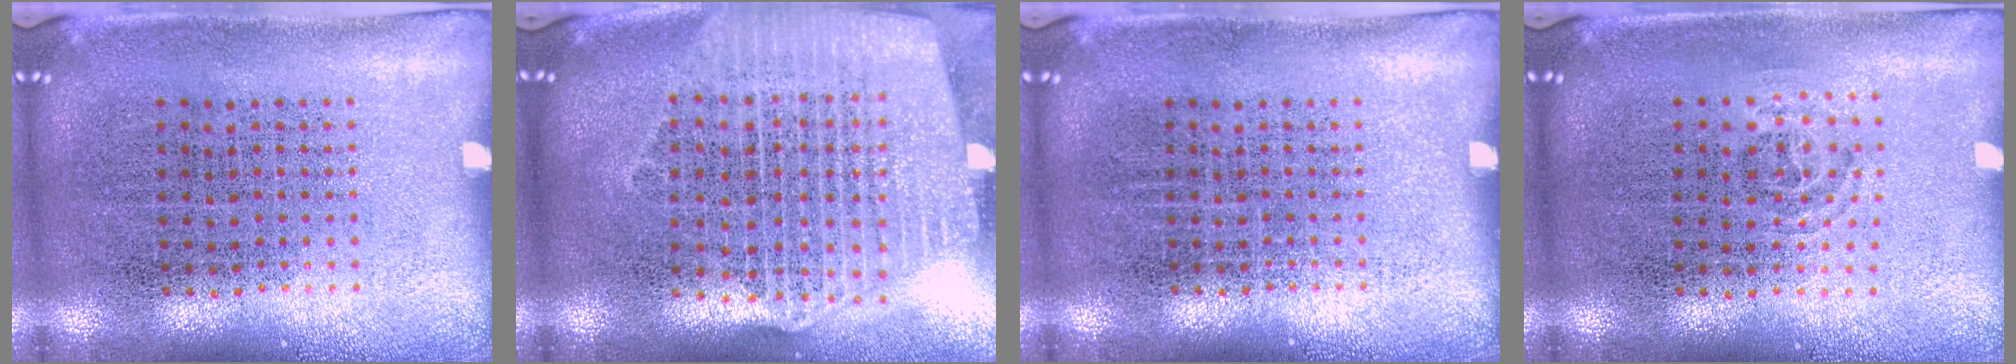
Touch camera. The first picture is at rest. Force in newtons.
{"total": 2.5, "press": 2.1, "slide": 1.3}
{"total": 0.0}
{"total": 0.8, "press": 0.5, "slide": 0.7}